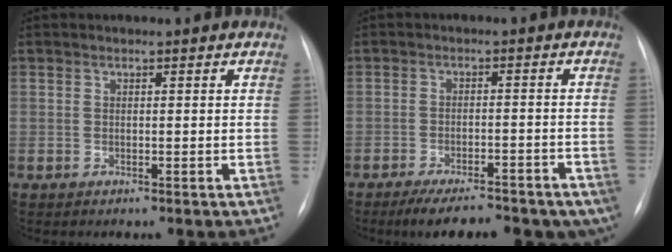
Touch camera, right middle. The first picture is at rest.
{"total": 15.0, "force": [-11.4, 4.9, 8.3], "torque": [-0.098, -0.005, -0.148]}